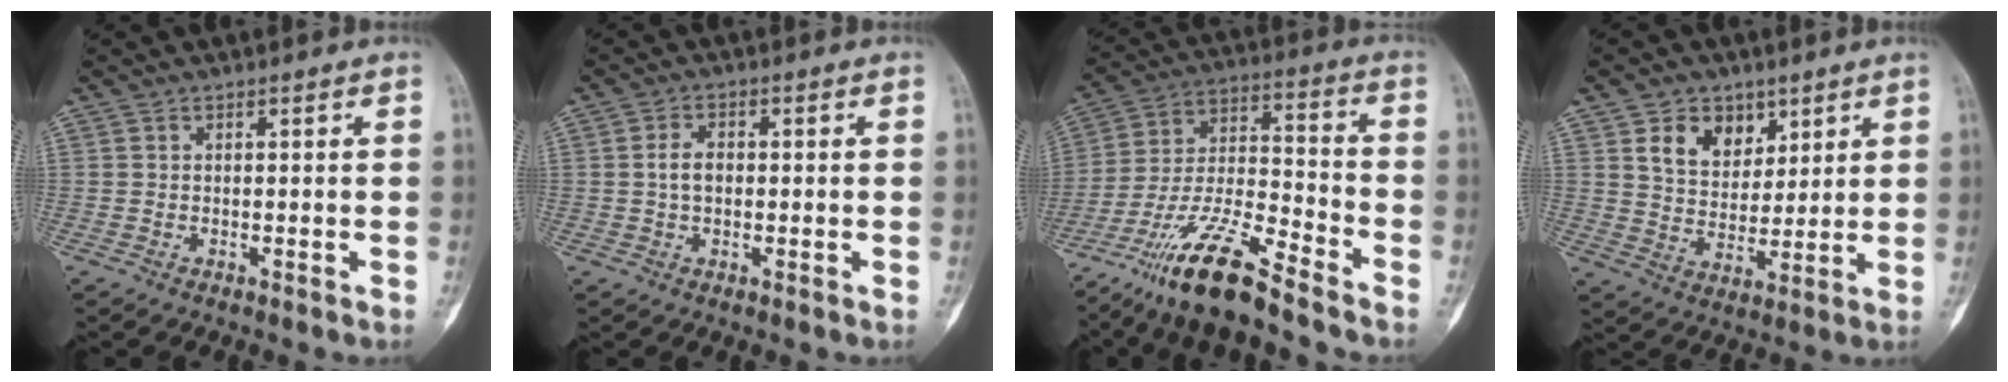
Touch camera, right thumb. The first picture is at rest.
{"total": 3.4, "force": [0.1, 2.3, 2.6], "torque": [-0.048, 0.009, 0.000]}
{"total": 15.7, "force": [-12.0, 2.3, 9.9], "torque": [-0.195, 0.070, -0.221]}
{"total": 9.1, "force": [4.6, 6.6, 4.2], "torque": [-0.041, -0.027, 0.086]}